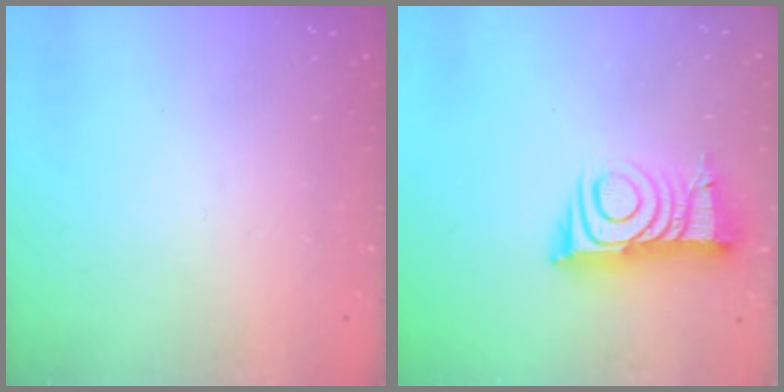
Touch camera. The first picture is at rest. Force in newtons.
{"total": 11.0, "press": 11.0, "slide": 0.6}